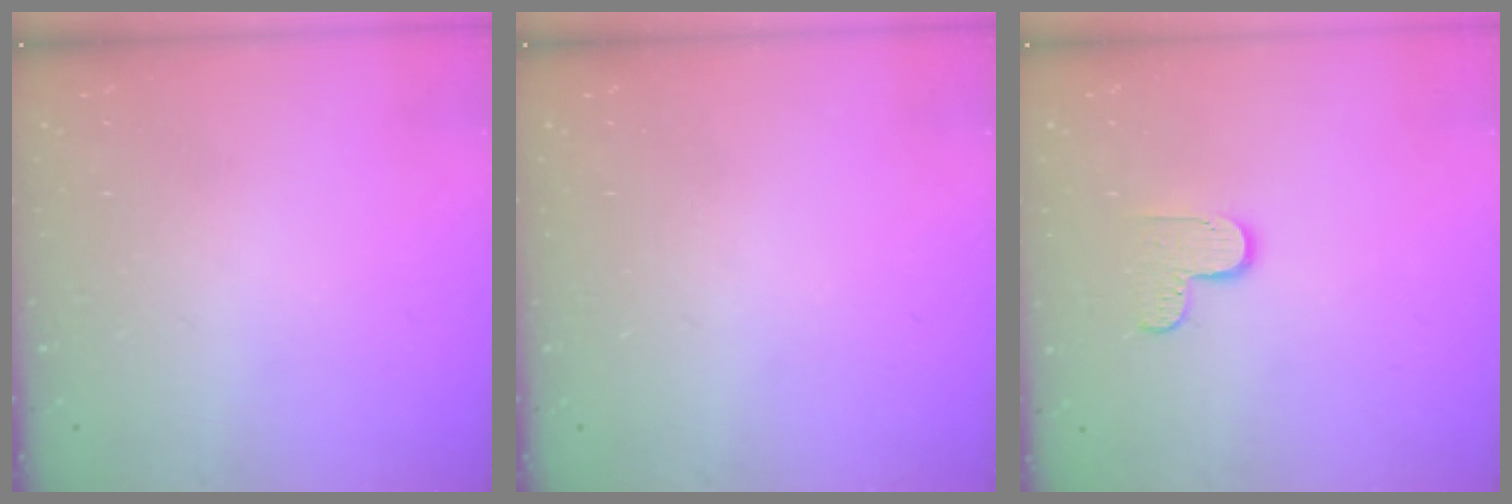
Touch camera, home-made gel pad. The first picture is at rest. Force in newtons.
{"total": 0.0}
{"total": 6.1, "press": 6.1, "slide": 0.3}